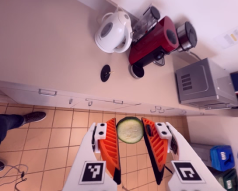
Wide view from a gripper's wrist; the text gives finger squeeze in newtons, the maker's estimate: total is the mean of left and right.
{"total": 8.0, "left": 8.1, "right": 7.9}